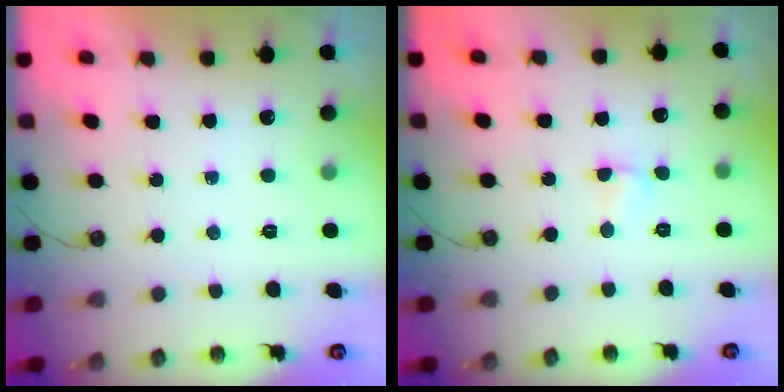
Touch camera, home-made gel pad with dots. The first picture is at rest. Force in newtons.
{"total": 1.7, "press": 1.5, "slide": 0.8}